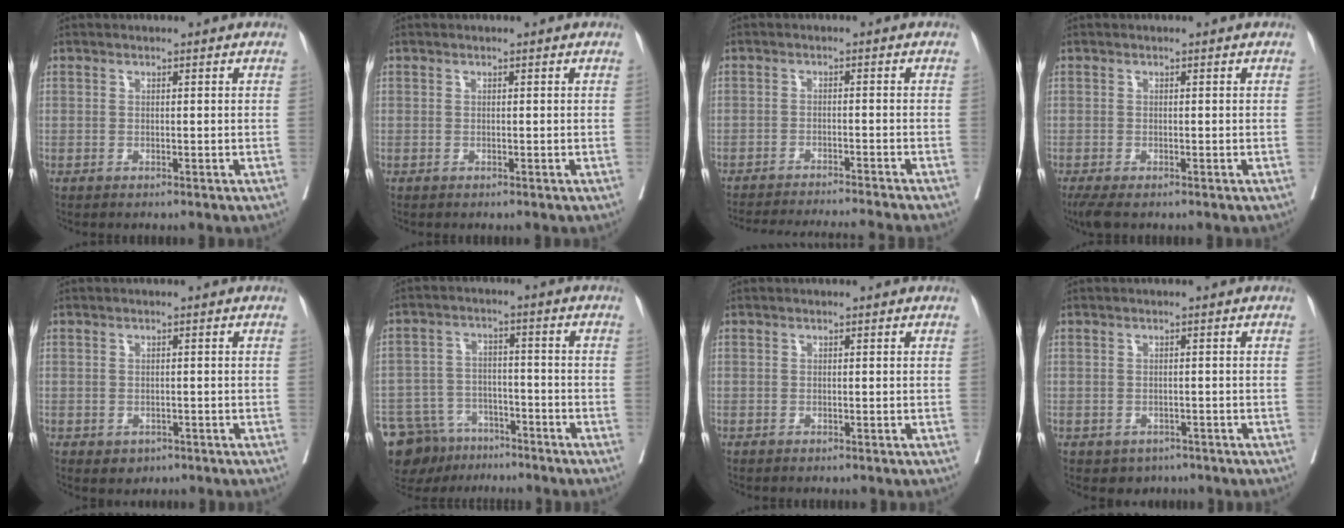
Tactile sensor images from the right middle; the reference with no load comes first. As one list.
[{"total": 0.0}, {"total": 14.3, "force": [-13.4, -1.0, 5.0], "torque": [-0.060, -0.025, -0.189]}, {"total": 3.3, "force": [-2.4, 0.9, 2.1], "torque": [-0.040, -0.014, -0.041]}, {"total": 1.8, "force": [-0.8, 1.4, 0.7], "torque": [-0.008, 0.001, -0.001]}, {"total": 12.6, "force": [-9.9, 6.8, 3.7], "torque": [-0.075, 0.016, -0.156]}, {"total": 0.0}, {"total": 2.7, "force": [-1.7, 1.9, 0.6], "torque": [-0.004, 0.005, -0.018]}]